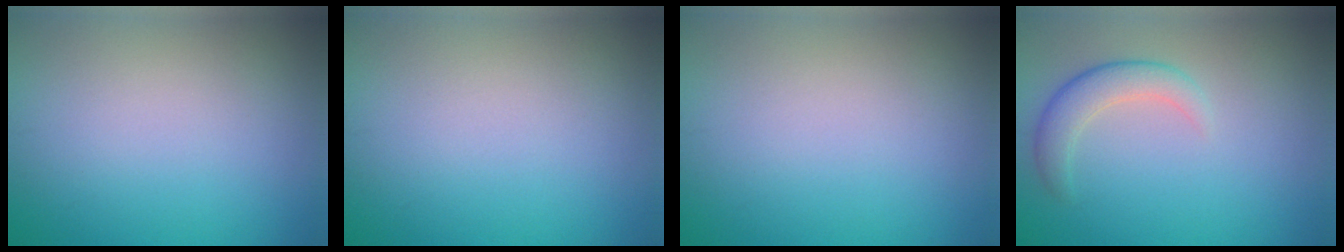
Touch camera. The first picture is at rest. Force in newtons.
{"total": 0.0}
{"total": 0.0}
{"total": 2.9, "press": 2.9, "slide": 0.2}